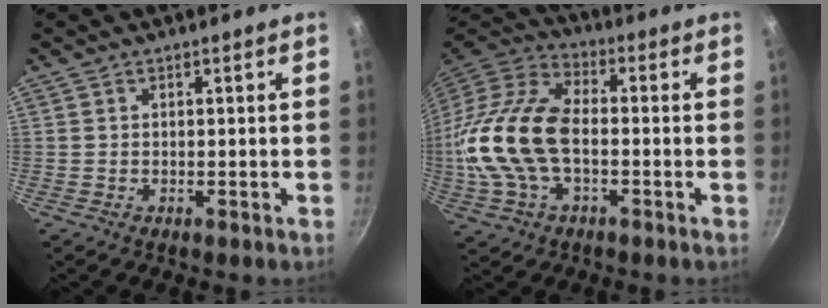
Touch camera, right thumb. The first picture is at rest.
{"total": 20.1, "force": [-2.2, 11.6, 16.3], "torque": [-0.322, 0.035, -0.054]}